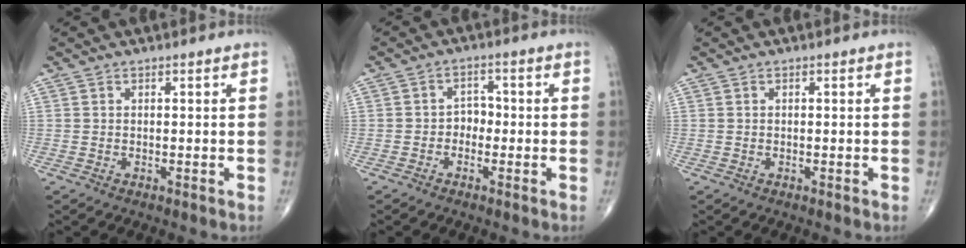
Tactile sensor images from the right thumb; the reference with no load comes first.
{"total": 3.0, "force": [-1.0, 2.4, 1.5], "torque": [-0.002, 0.015, -0.026]}
{"total": 0.0}